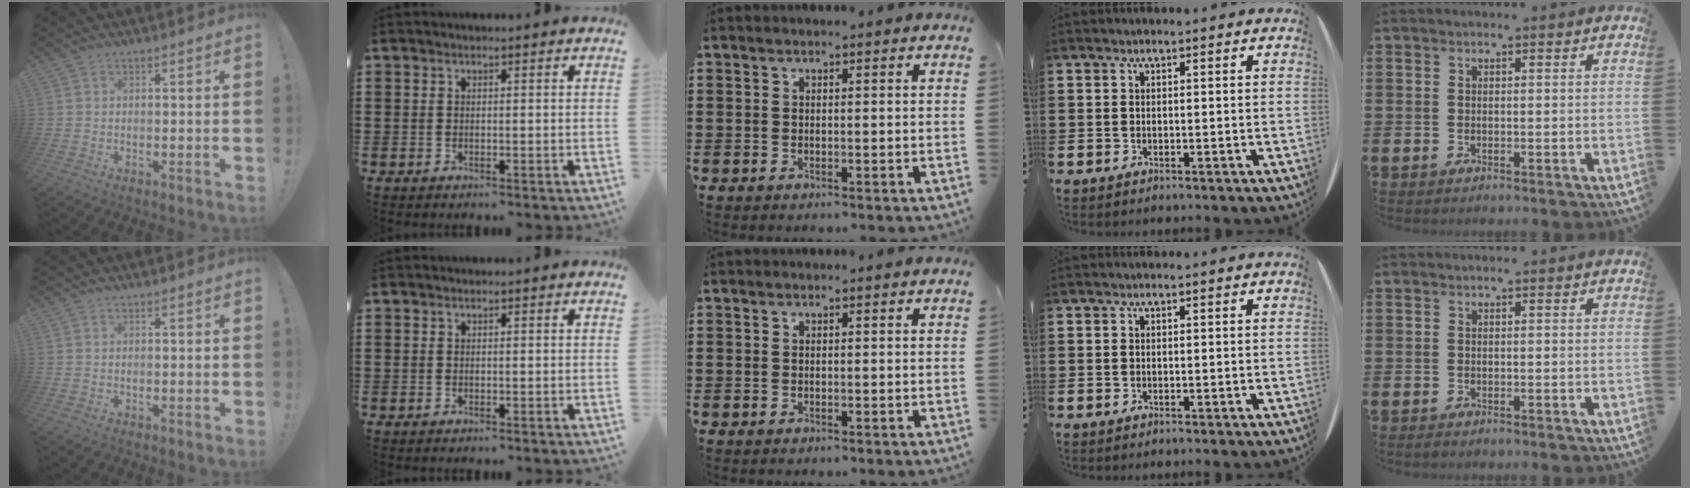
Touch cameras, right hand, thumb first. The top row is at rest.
{}